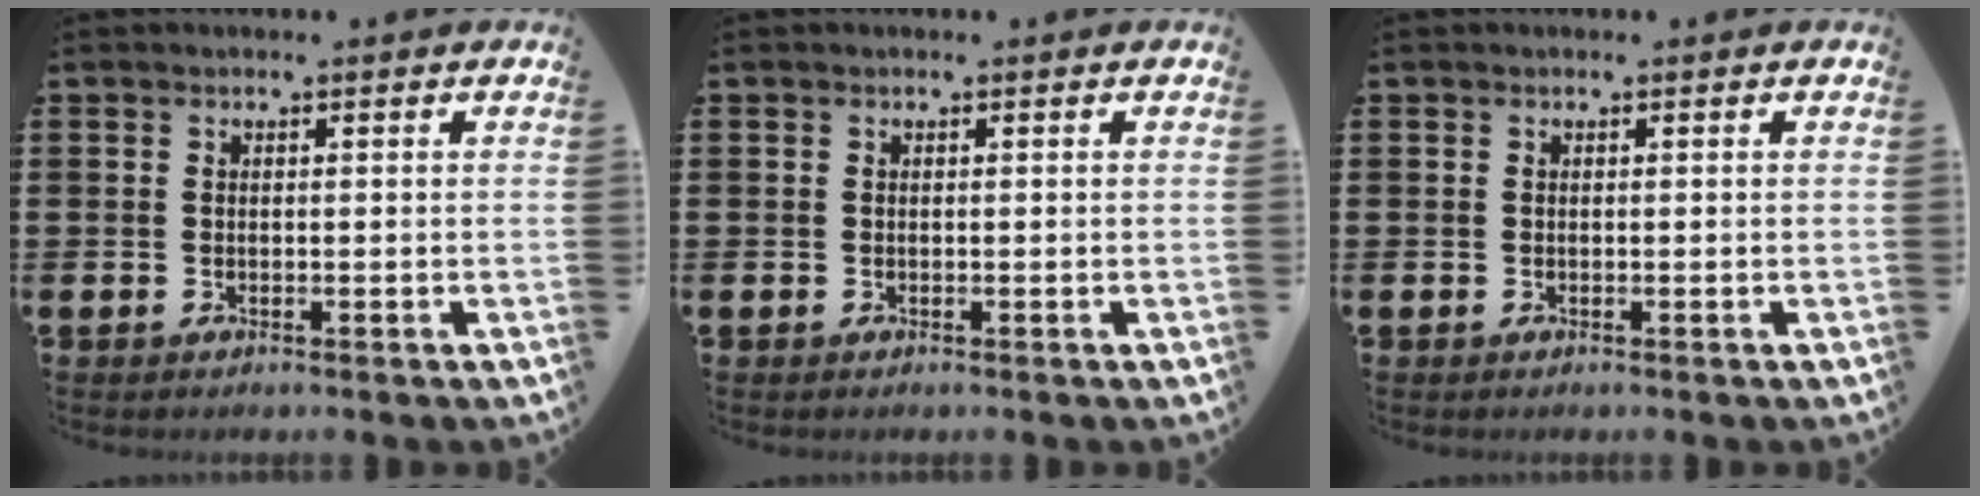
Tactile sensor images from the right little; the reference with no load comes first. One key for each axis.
{"total": 0.0}
{"total": 0.0}